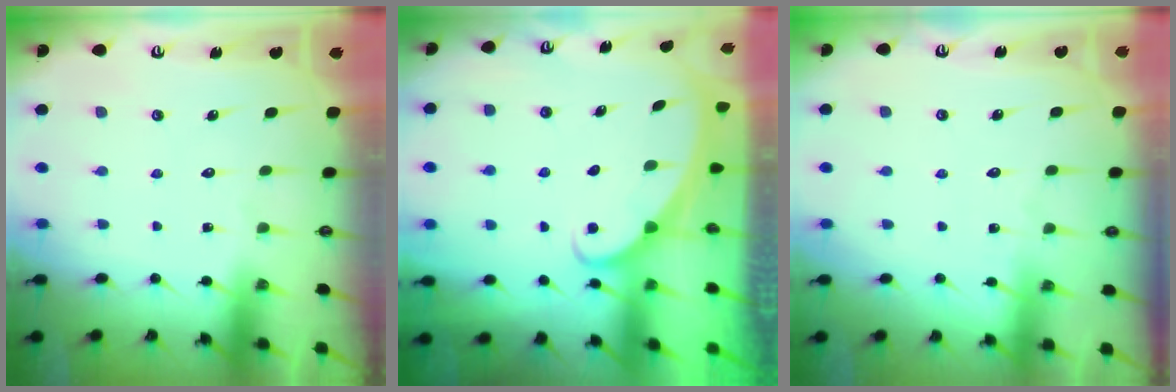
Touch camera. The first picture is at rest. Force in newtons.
{"total": 1.6, "press": 1.6, "slide": 0.0}
{"total": 2.8, "press": 2.8, "slide": 0.3}